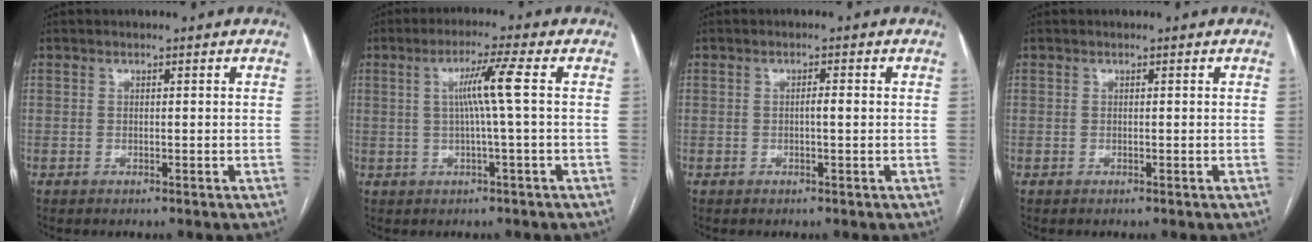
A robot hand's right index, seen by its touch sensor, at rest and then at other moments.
{"total": 5.7, "force": [0.7, -1.3, 5.5], "torque": [-0.100, 0.007, 0.016]}
{"total": 1.3, "force": [-0.1, 0.1, 1.3], "torque": [-0.022, 0.003, -0.002]}
{"total": 0.0}